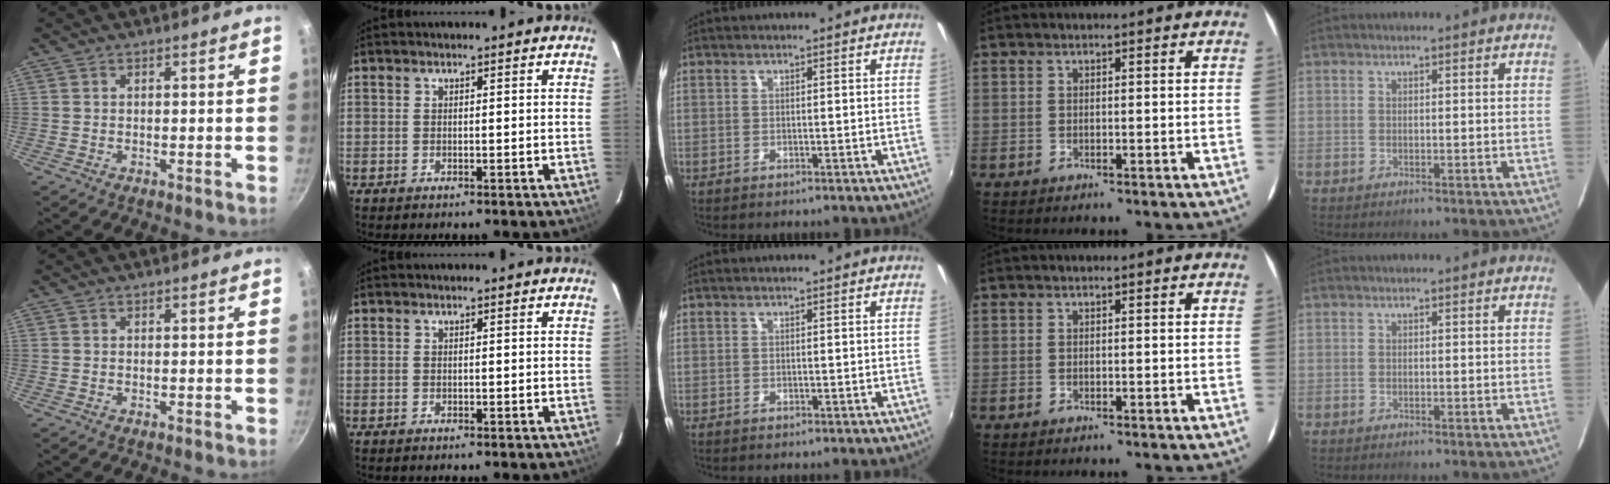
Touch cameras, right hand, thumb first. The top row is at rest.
{}